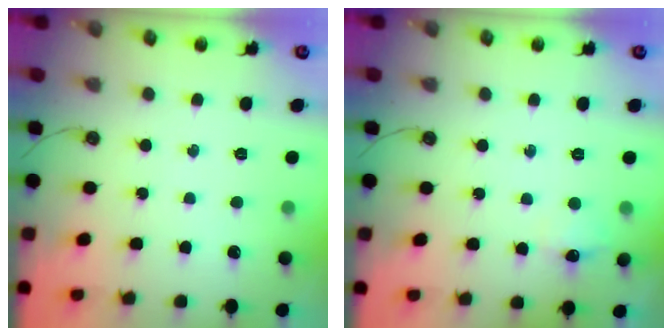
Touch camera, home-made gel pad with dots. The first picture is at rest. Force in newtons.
{"total": 6.5, "press": 6.5, "slide": 1.0}